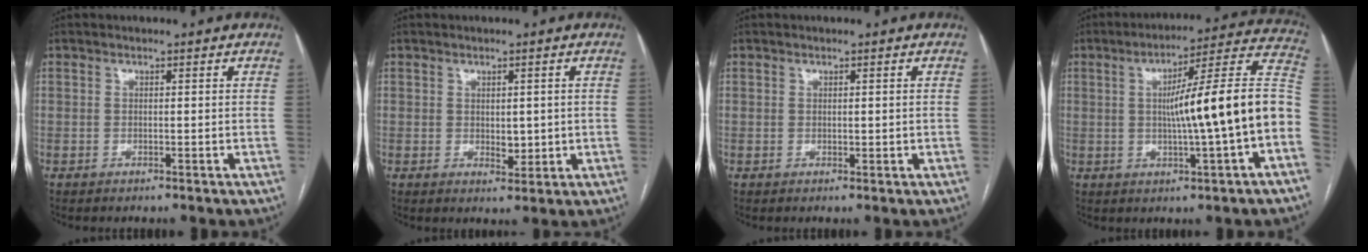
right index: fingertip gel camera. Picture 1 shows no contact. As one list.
[{"total": 2.7, "force": [0.0, 1.7, 2.1], "torque": [-0.025, -0.002, 0.007]}, {"total": 0.7, "force": [0.1, 0.5, 0.4], "torque": [-0.003, 0.001, 0.002]}, {"total": 17.5, "force": [-1.3, -0.1, 17.4], "torque": [-0.230, 0.033, -0.022]}]